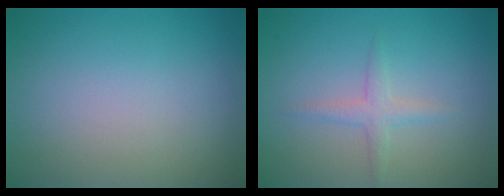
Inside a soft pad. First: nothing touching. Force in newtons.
{"total": 1.6, "press": 1.6, "slide": 0.0}